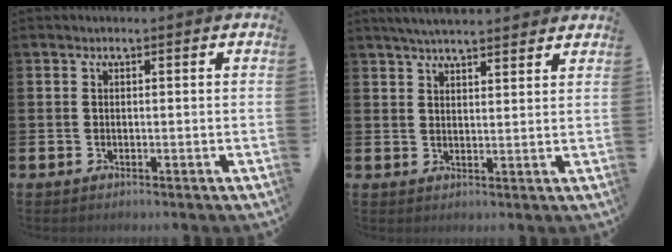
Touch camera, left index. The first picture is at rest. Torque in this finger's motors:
{"motor_torque": [0.51, -1.63, 0.39, 0.16]}